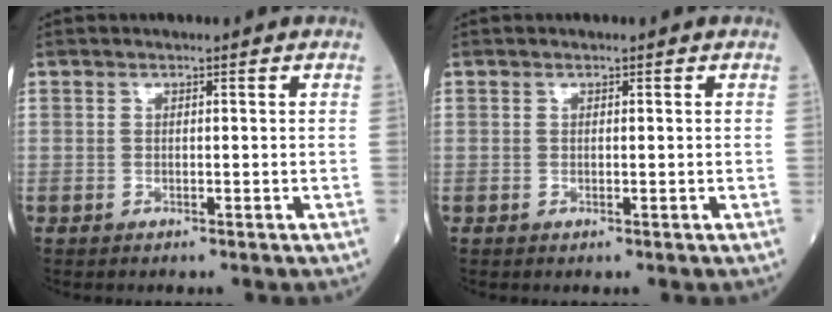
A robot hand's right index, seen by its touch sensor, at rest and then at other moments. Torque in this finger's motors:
{"motor_torque": [0.00, 0.00, 0.00, -0.01]}